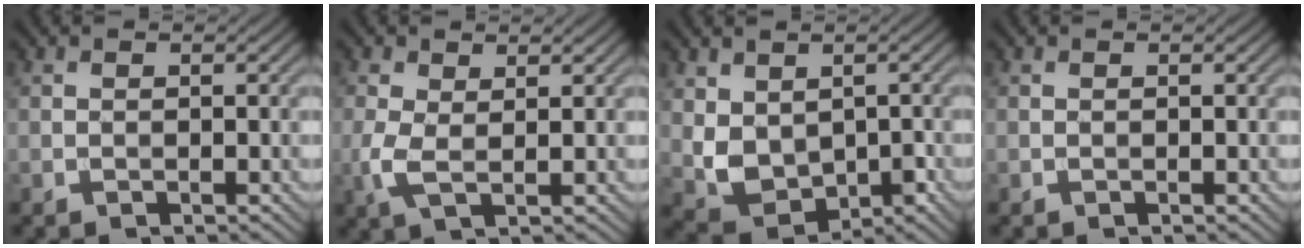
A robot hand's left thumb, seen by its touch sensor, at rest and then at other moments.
{"total": 3.7, "force": [0.5, 1.9, 3.1], "torque": [-0.089, 0.000, 0.008]}
{"total": 5.7, "force": [0.5, 4.3, 3.7], "torque": [-0.086, -0.018, 0.016]}
{"total": 0.0}